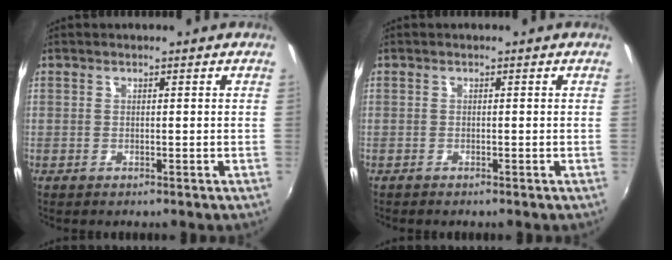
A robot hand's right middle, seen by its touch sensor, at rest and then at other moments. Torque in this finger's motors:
{"motor_torque": [-0.20, 0.12, -0.04, -0.01]}